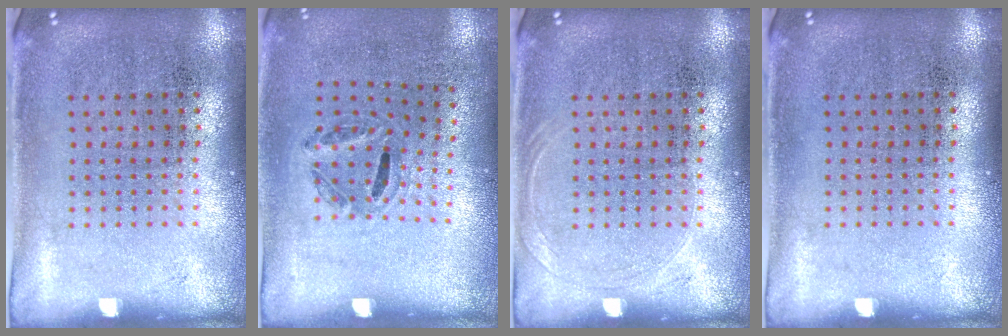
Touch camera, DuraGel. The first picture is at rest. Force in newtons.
{"total": 1.1, "press": 0.6, "slide": 0.9}
{"total": 0.9, "press": 0.8, "slide": 0.3}
{"total": 0.0}